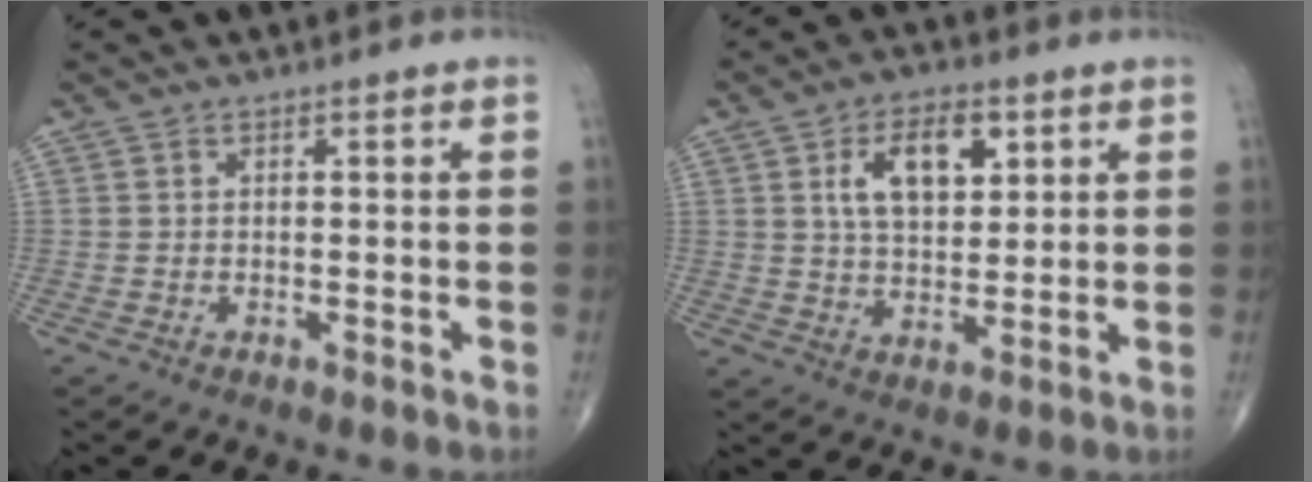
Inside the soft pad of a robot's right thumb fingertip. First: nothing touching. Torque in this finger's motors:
{"motor_torque": [0.84, 0.83, 1.00, 0.48, 0.08]}